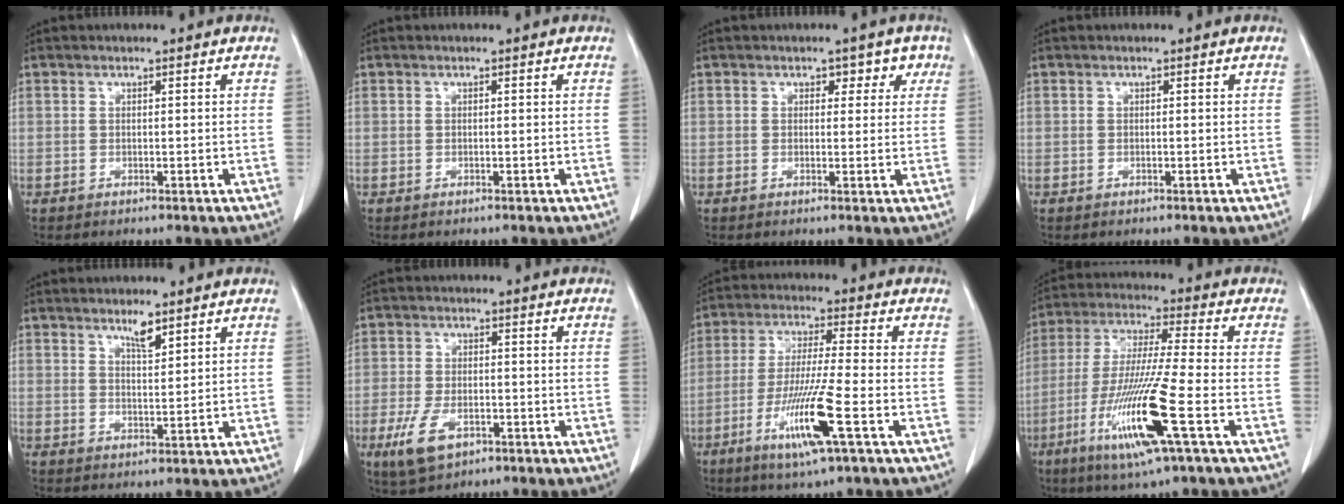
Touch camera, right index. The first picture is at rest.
{"total": 0.0}
{"total": 3.1, "force": [1.5, 2.3, 1.4], "torque": [0.004, 0.008, 0.014]}
{"total": 0.0}
{"total": 3.0, "force": [2.3, 0.5, 1.9], "torque": [-0.036, -0.003, 0.043]}
{"total": 6.6, "force": [-3.2, 3.2, 4.8], "torque": [-0.104, -0.009, -0.052]}
{"total": 11.3, "force": [-4.6, -0.5, 10.3], "torque": [-0.203, -0.022, -0.089]}
{"total": 15.3, "force": [-6.0, -0.5, 14.1], "torque": [-0.291, -0.028, -0.115]}